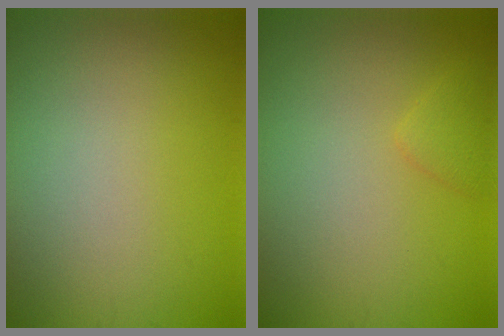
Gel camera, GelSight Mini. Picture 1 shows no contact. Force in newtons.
{"total": 1.3, "press": 1.3, "slide": 0.0}